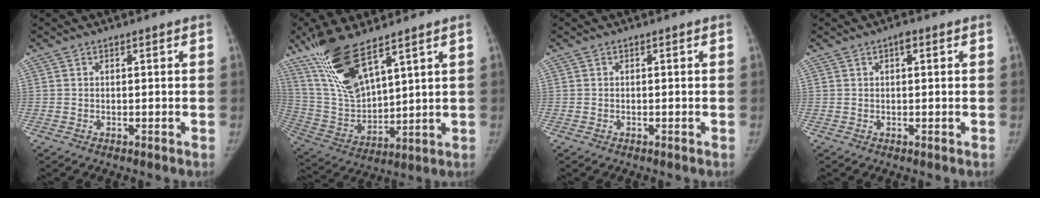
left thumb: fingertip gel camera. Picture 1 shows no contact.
{"total": 16.2, "force": [10.6, 4.9, 11.3], "torque": [-0.214, -0.049, 0.221]}
{"total": 0.0}
{"total": 1.6, "force": [0.7, 0.8, 1.1], "torque": [-0.012, 0.001, 0.008]}